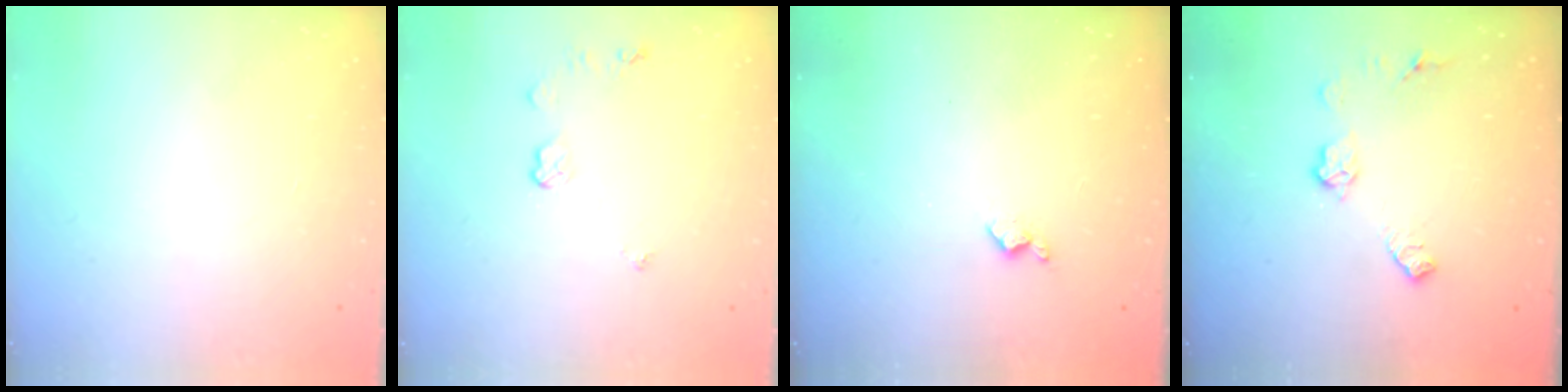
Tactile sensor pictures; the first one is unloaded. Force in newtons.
{"total": 4.5, "press": 4.5, "slide": 0.6}
{"total": 3.9, "press": 3.8, "slide": 0.7}
{"total": 7.6, "press": 7.6, "slide": 0.5}